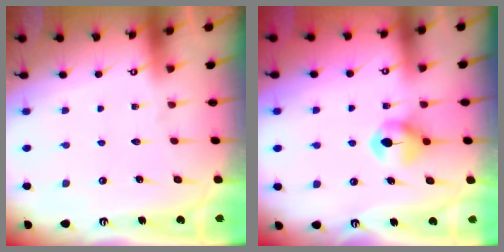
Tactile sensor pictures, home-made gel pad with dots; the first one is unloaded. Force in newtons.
{"total": 6.6, "press": 6.6, "slide": 0.5}